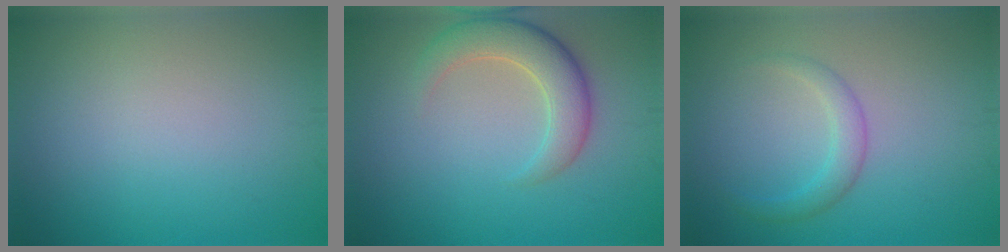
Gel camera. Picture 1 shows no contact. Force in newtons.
{"total": 4.6, "press": 4.6, "slide": 0.5}
{"total": 1.5, "press": 1.5, "slide": 0.1}